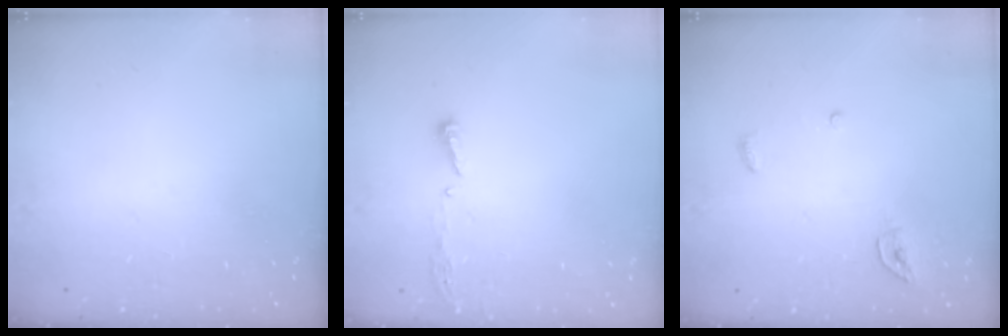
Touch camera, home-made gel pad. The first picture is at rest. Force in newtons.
{"total": 3.8, "press": 3.8, "slide": 0.4}
{"total": 3.7, "press": 3.7, "slide": 0.3}